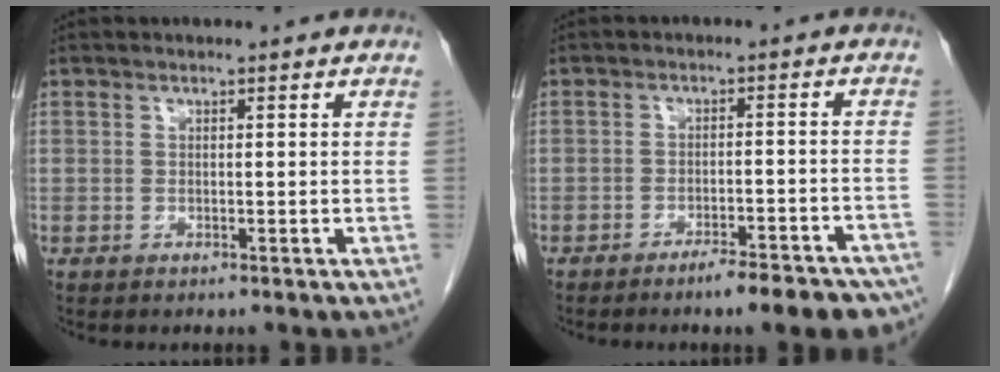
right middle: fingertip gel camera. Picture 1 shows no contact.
{"total": 9.9, "force": [-8.0, 1.6, 5.6], "torque": [-0.049, 0.016, -0.108]}